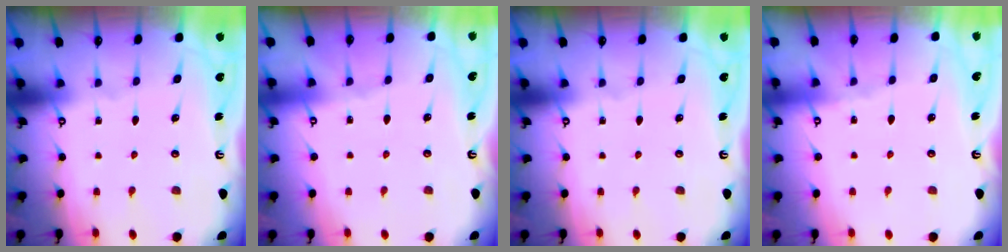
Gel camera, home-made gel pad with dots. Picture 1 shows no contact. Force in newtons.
{"total": 1.9, "press": 1.8, "slide": 0.5}
{"total": 0.0}
{"total": 1.6, "press": 1.6, "slide": 0.4}